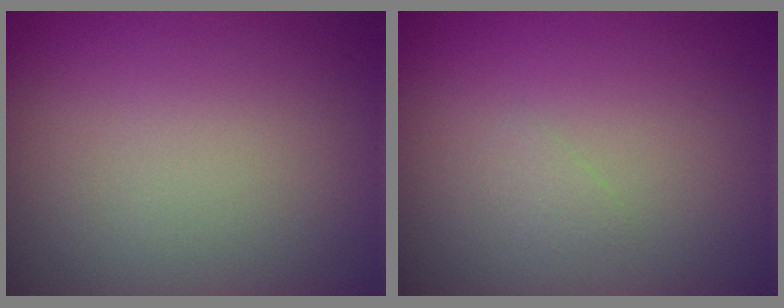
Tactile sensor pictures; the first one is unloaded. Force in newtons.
{"total": 0.6, "press": 0.6, "slide": 0.0}